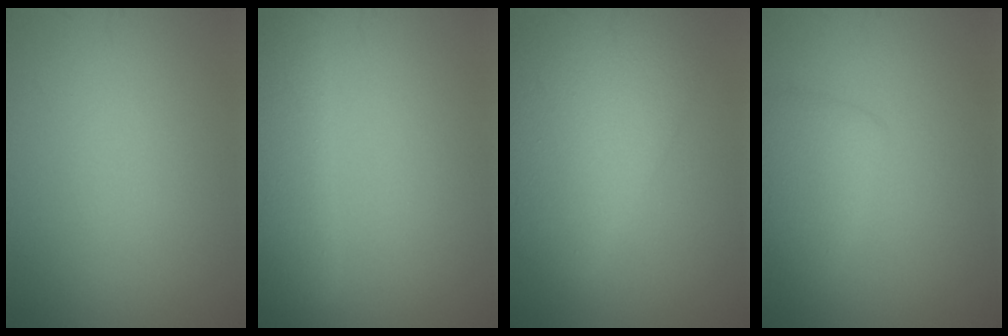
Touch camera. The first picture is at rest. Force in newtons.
{"total": 7.0, "press": 7.0, "slide": 0.2}
{"total": 8.6, "press": 8.6, "slide": 0.3}
{"total": 3.1, "press": 3.1, "slide": 0.1}